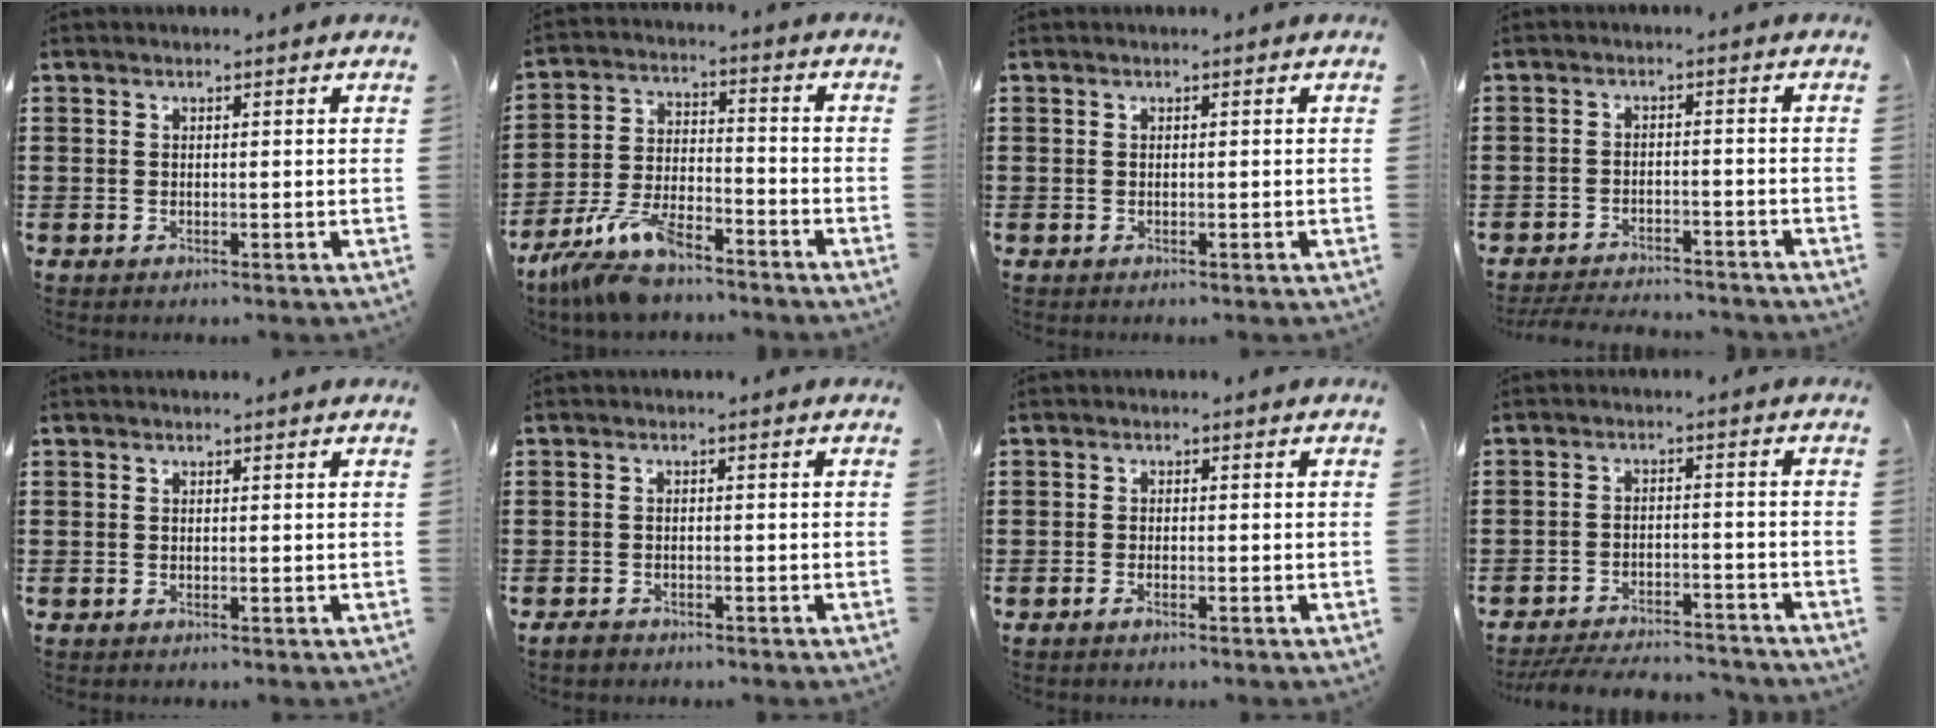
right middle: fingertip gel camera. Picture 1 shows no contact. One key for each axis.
{"total": 9.8, "fx": -8.2, "fy": 2.5, "fz": 4.8, "tx": -0.105, "ty": 0.010, "tz": -0.160}
{"total": 0.0}
{"total": 3.4, "fx": -3.3, "fy": 0.3, "fz": 0.4, "tx": -0.009, "ty": 0.003, "tz": -0.069}
{"total": 0.0}
{"total": 1.3, "fx": -1.0, "fy": 0.6, "fz": 0.4, "tx": -0.011, "ty": 0.000, "tz": -0.022}
{"total": 1.0, "fx": -0.7, "fy": 0.2, "fz": 0.7, "tx": -0.016, "ty": -0.005, "tz": -0.013}
{"total": 4.8, "fx": -4.7, "fy": 0.4, "fz": 1.0, "tx": -0.023, "ty": 0.000, "tz": -0.096}